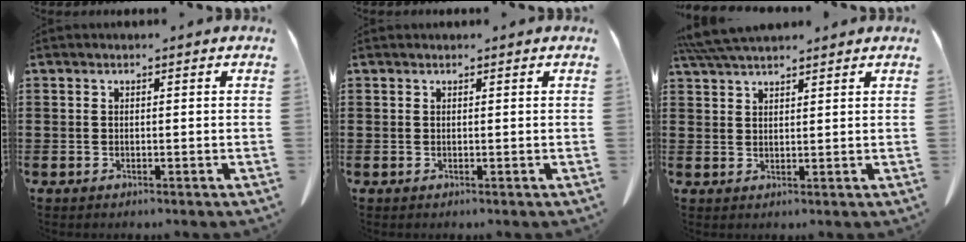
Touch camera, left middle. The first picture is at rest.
{"total": 0.0}
{"total": 5.0, "force": [4.4, 0.7, 2.1], "torque": [-0.054, -0.008, 0.086]}